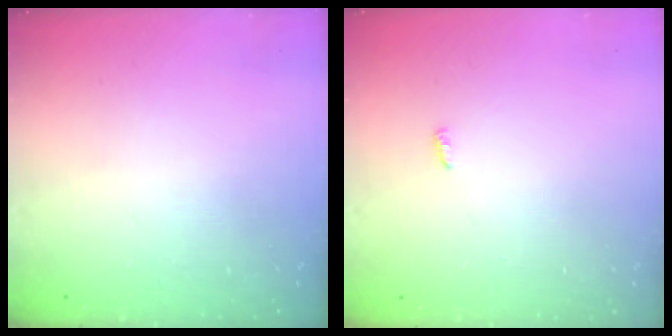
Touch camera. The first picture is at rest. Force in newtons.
{"total": 3.4, "press": 3.3, "slide": 0.6}